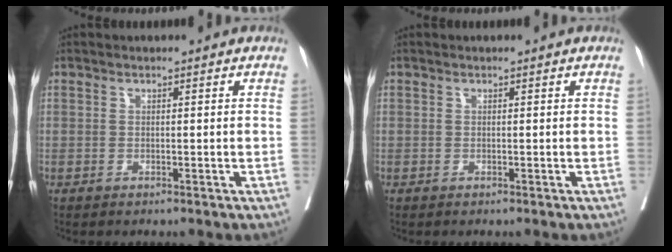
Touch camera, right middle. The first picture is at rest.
{"total": 0.0}